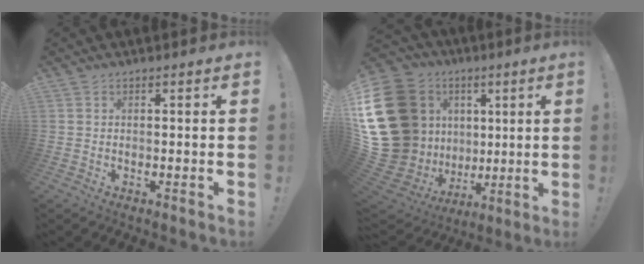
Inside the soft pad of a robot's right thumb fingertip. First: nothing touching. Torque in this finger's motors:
{"motor_torque": [1.79, 3.22, 0.46, 0.08, 0.16]}